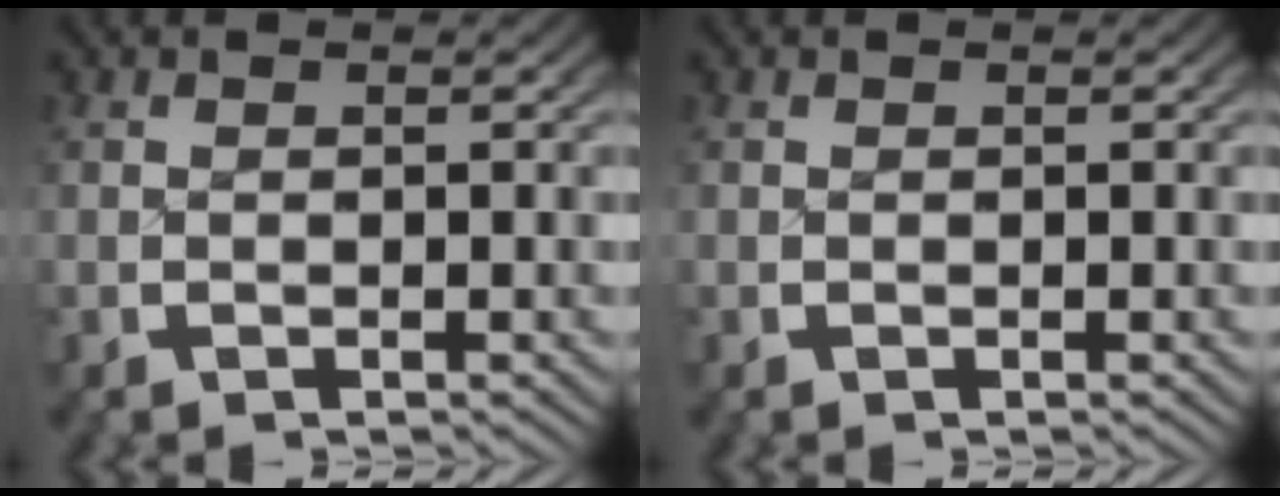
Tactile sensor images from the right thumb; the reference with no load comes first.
{"total": 0.0}